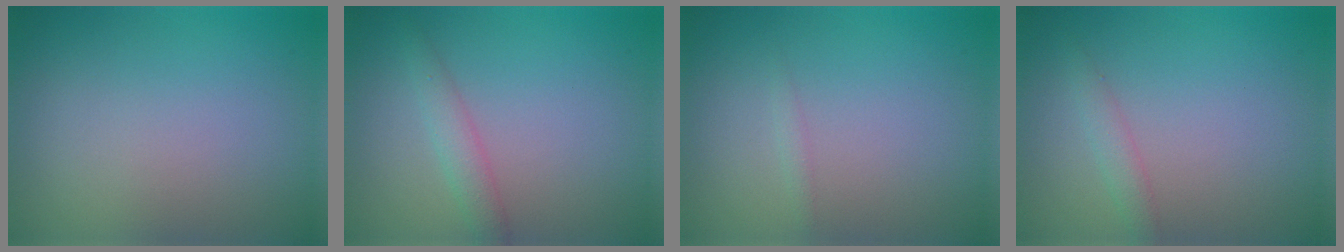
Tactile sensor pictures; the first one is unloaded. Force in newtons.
{"total": 1.9, "press": 1.9, "slide": 0.0}
{"total": 0.6, "press": 0.6, "slide": 0.0}
{"total": 1.4, "press": 1.4, "slide": 0.1}